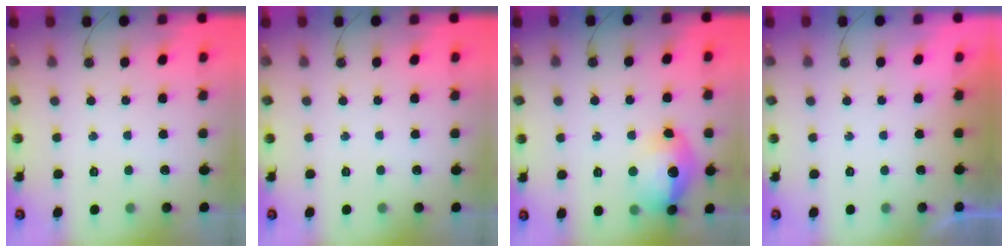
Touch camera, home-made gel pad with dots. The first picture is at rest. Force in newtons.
{"total": 0.0}
{"total": 15.4, "press": 15.4, "slide": 1.3}
{"total": 0.0}